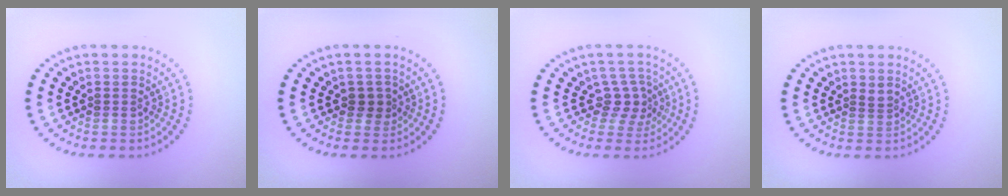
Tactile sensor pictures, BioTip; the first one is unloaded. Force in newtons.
{"total": 1.2, "press": 1.1, "slide": 0.6}
{"total": 2.3, "press": 1.7, "slide": 1.5}
{"total": 0.9, "press": 0.5, "slide": 0.7}